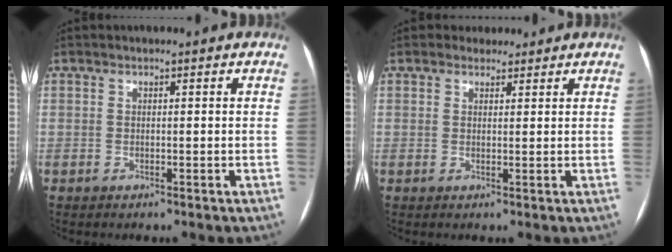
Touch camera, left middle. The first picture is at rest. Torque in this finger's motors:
{"motor_torque": [0.03, -0.15, 0.09, 0.00]}